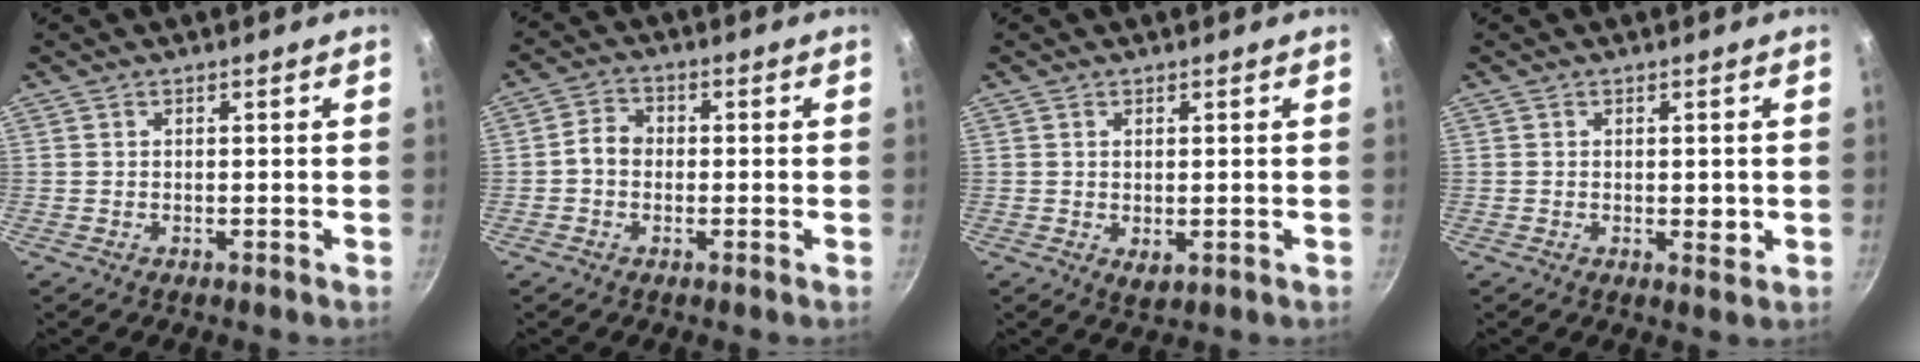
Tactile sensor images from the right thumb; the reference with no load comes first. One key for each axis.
{"total": 4.0, "fx": -0.4, "fy": 3.3, "fz": 2.3, "tx": -0.028, "ty": 0.018, "tz": -0.019}
{"total": 2.2, "fx": 0.1, "fy": 1.2, "fz": 1.9, "tx": -0.030, "ty": -0.008, "tz": 0.005}
{"total": 2.2, "fx": -0.1, "fy": 1.1, "fz": 1.9, "tx": -0.027, "ty": -0.006, "tz": -0.001}